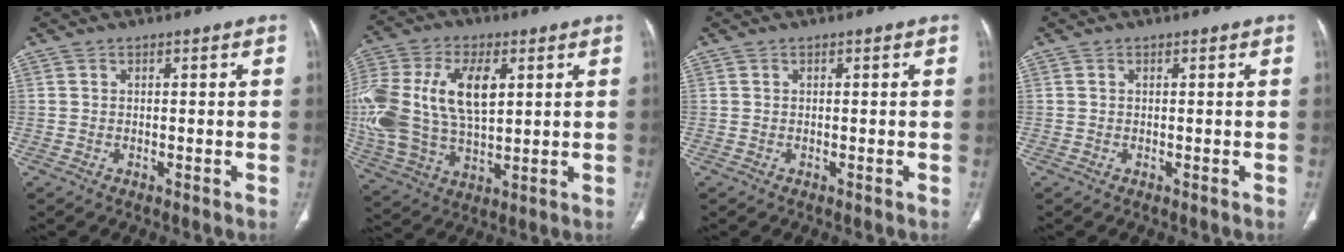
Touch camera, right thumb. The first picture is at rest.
{"total": 23.5, "force": [4.4, 13.6, 18.6], "torque": [-0.422, 0.005, 0.084]}
{"total": 0.0}
{"total": 0.0}